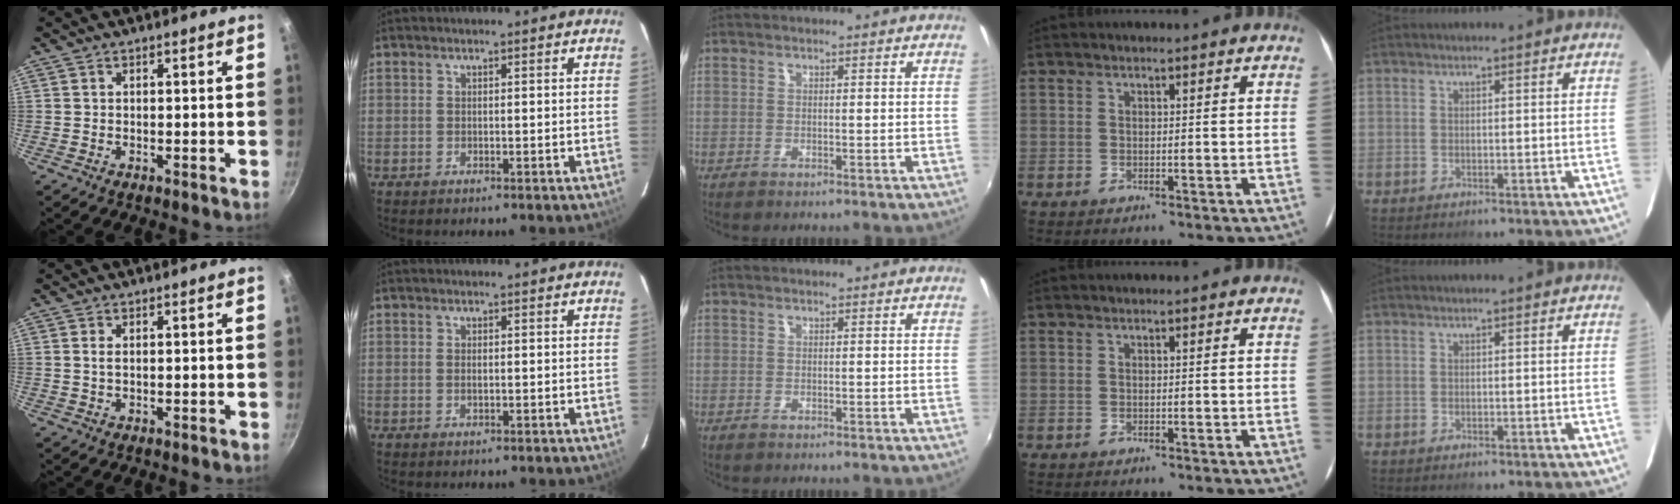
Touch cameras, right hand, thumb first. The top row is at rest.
{"thumb": {"total": 1.3, "force": [0.3, 0.7, 1.1], "torque": [-0.021, 0.000, 0.005]}, "index": {"total": 1.1, "force": [-0.1, 0.5, 1.0], "torque": [-0.020, 0.001, -0.002]}}